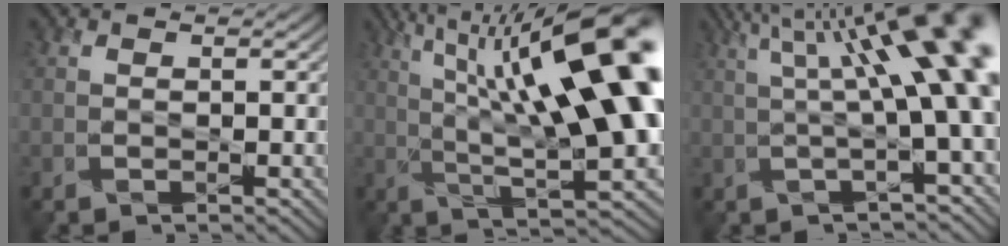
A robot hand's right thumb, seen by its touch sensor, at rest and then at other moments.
{"total": 19.5, "force": [5.3, 5.5, 17.9], "torque": [-0.284, 0.041, 0.093]}
{"total": 13.3, "force": [3.3, 3.1, 12.5], "torque": [-0.174, 0.014, 0.061]}